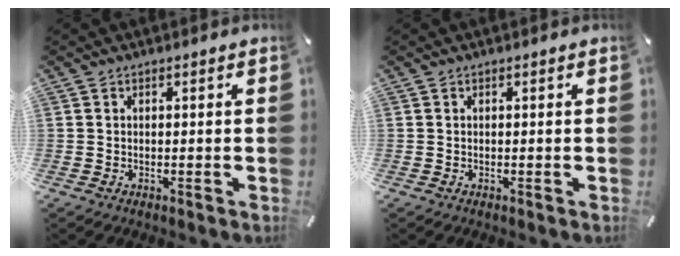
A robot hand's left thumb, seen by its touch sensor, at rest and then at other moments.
{"total": 0.0}